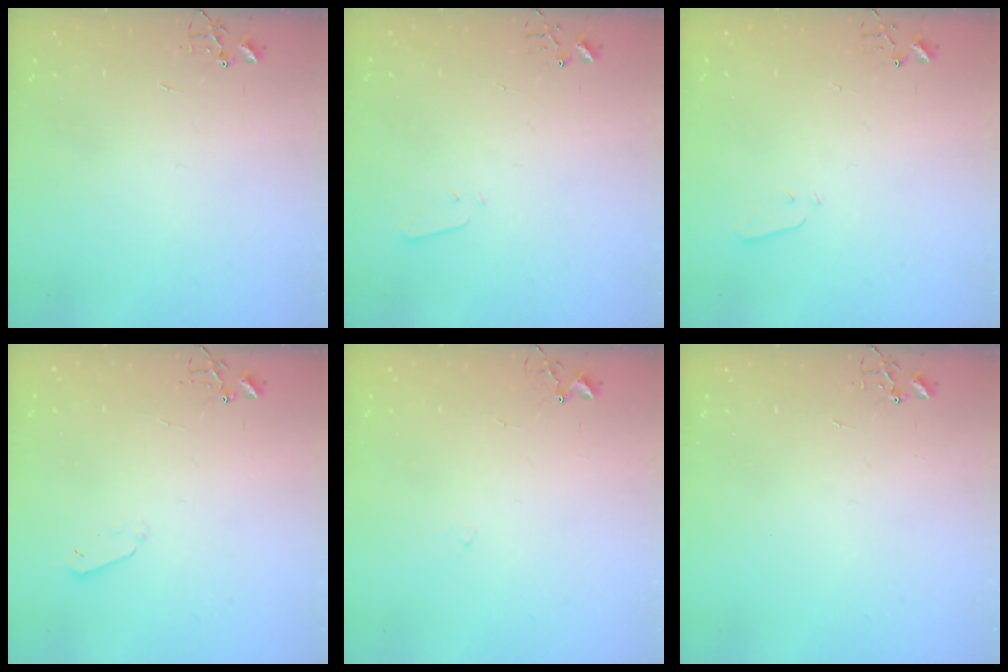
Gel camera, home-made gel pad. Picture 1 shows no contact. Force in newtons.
{"total": 1.9, "press": 1.9, "slide": 0.4}
{"total": 3.3, "press": 3.2, "slide": 0.7}
{"total": 3.3, "press": 3.2, "slide": 0.7}
{"total": 6.5, "press": 6.5, "slide": 0.7}
{"total": 0.0}